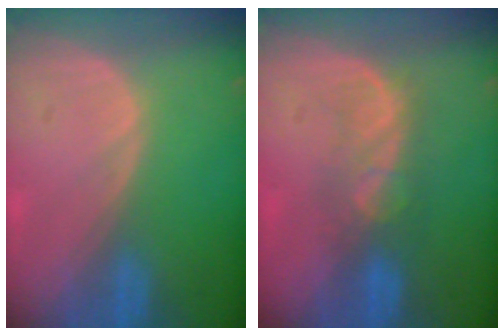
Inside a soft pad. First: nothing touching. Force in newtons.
{"total": 5.2, "press": 5.1, "slide": 1.3}